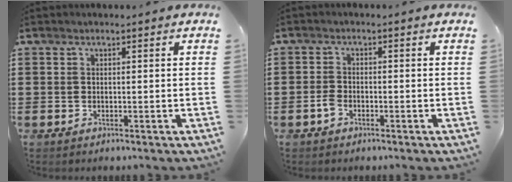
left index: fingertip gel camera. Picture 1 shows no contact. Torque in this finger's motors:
{"motor_torque": [0.32, 0.27, 0.13, 0.05]}